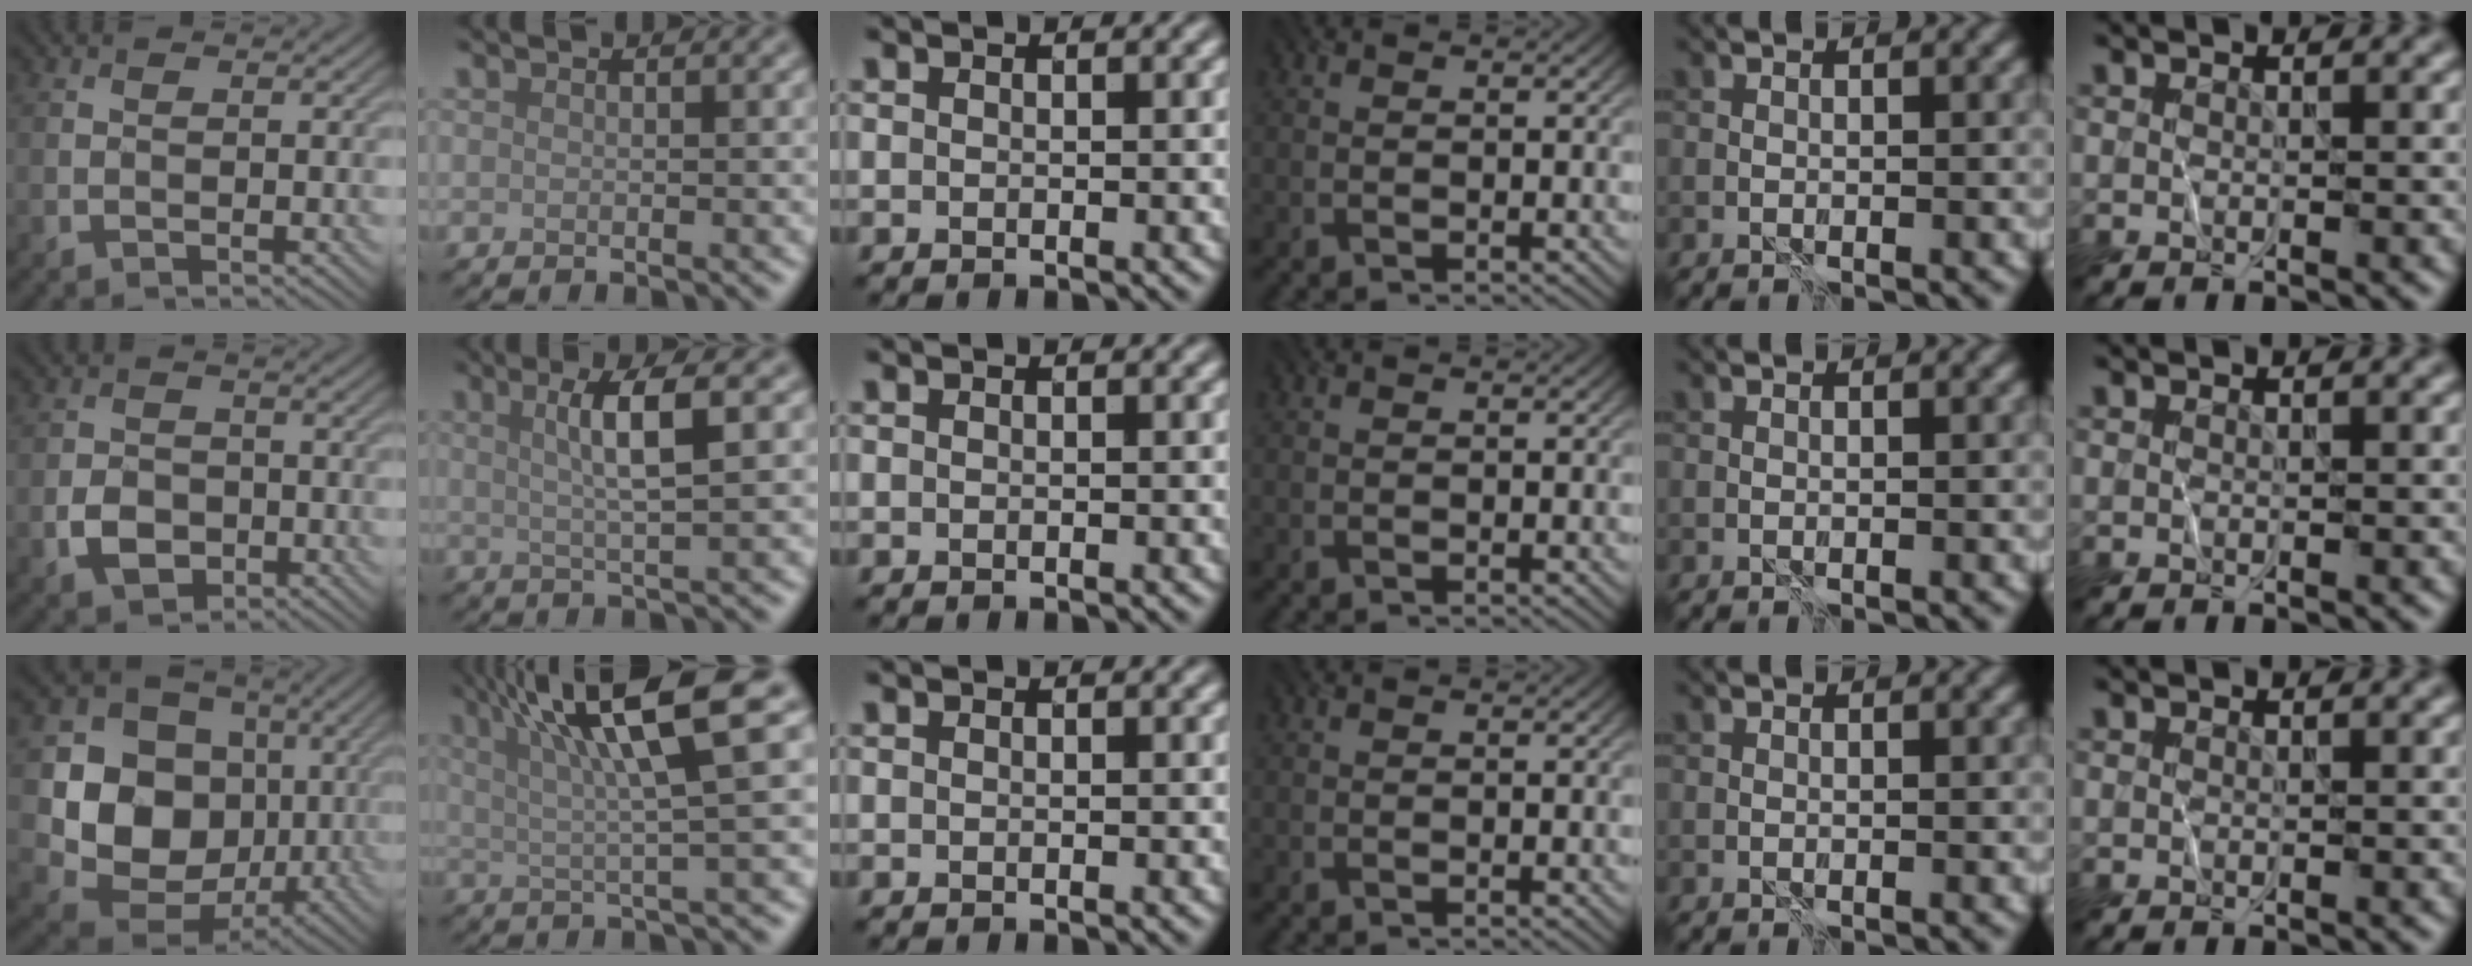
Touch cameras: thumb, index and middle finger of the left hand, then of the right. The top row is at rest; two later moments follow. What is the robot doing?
{"motion": "wrap", "object": "plastic wrap"}